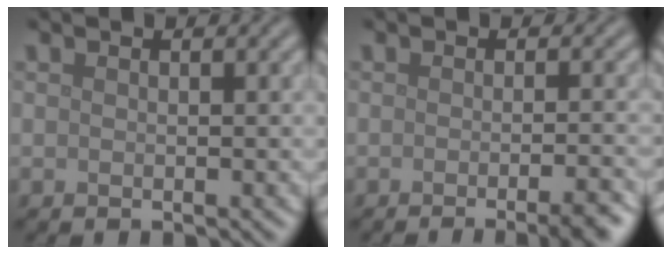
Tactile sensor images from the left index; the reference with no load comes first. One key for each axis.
{"total": 5.0, "fx": -2.7, "fy": 1.4, "fz": 4.0, "tx": -0.033, "ty": 0.003, "tz": -0.029}